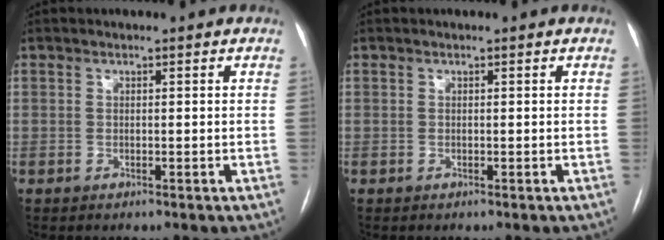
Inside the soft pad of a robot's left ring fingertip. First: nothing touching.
{"total": 0.0}